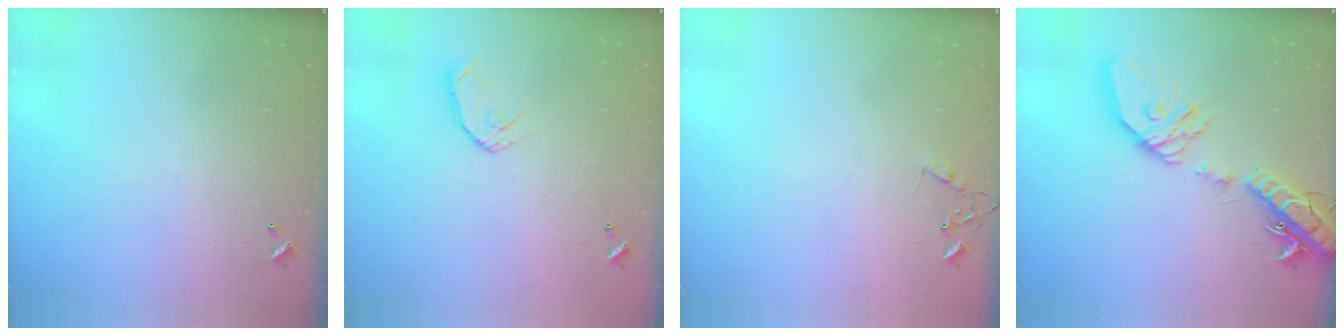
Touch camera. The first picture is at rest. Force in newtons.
{"total": 8.8, "press": 8.8, "slide": 0.6}
{"total": 7.5, "press": 7.5, "slide": 0.4}
{"total": 23.6, "press": 23.3, "slide": 3.8}